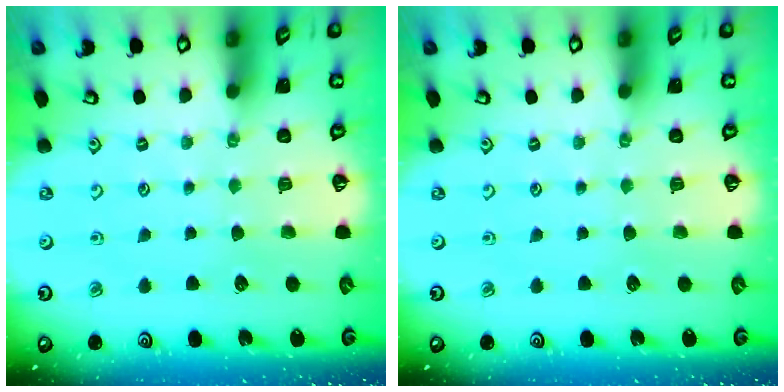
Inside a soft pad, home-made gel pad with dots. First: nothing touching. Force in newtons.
{"total": 0.0}